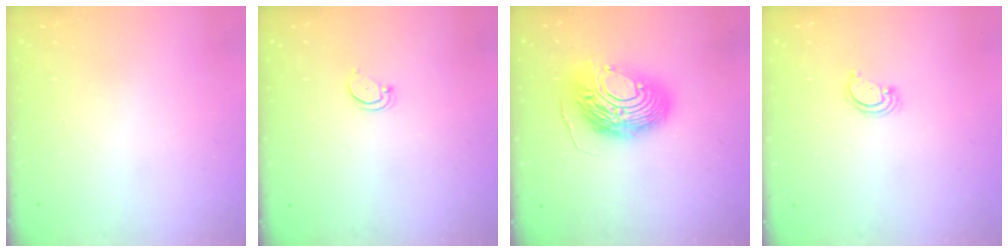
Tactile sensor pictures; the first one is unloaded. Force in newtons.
{"total": 2.7, "press": 2.7, "slide": 0.2}
{"total": 15.4, "press": 15.3, "slide": 1.5}
{"total": 1.7, "press": 1.7, "slide": 0.1}